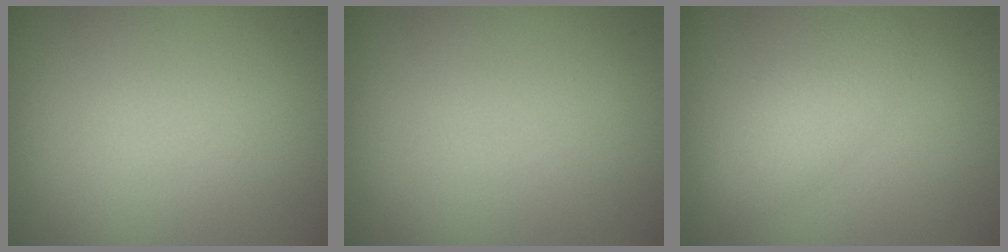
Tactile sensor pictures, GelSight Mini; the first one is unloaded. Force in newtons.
{"total": 0.0}
{"total": 2.9, "press": 2.9, "slide": 0.1}